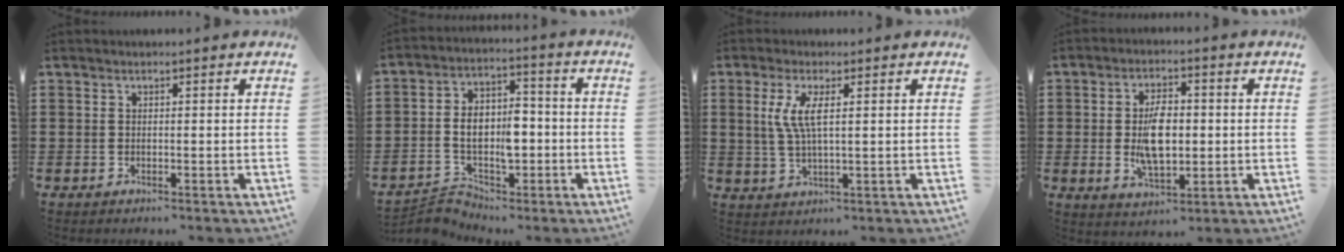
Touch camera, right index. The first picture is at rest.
{"total": 8.9, "force": [-2.0, 6.2, 6.1], "torque": [-0.117, 0.018, -0.035]}
{"total": 5.0, "force": [1.2, 1.2, 4.7], "torque": [-0.111, -0.004, 0.013]}
{"total": 7.5, "force": [-0.2, 3.8, 6.5], "torque": [-0.132, -0.001, -0.009]}